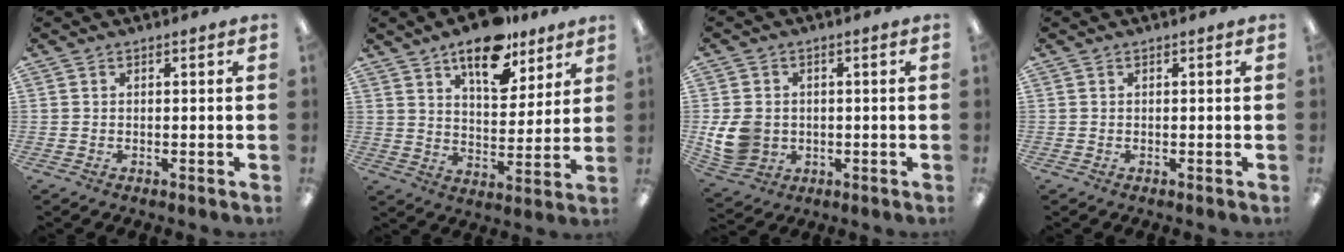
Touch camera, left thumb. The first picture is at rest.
{"total": 15.0, "force": [10.4, 7.1, 8.1], "torque": [-0.106, -0.056, 0.178]}
{"total": 9.1, "force": [-0.6, 7.9, 4.6], "torque": [-0.102, 0.013, -0.008]}
{"total": 0.0}